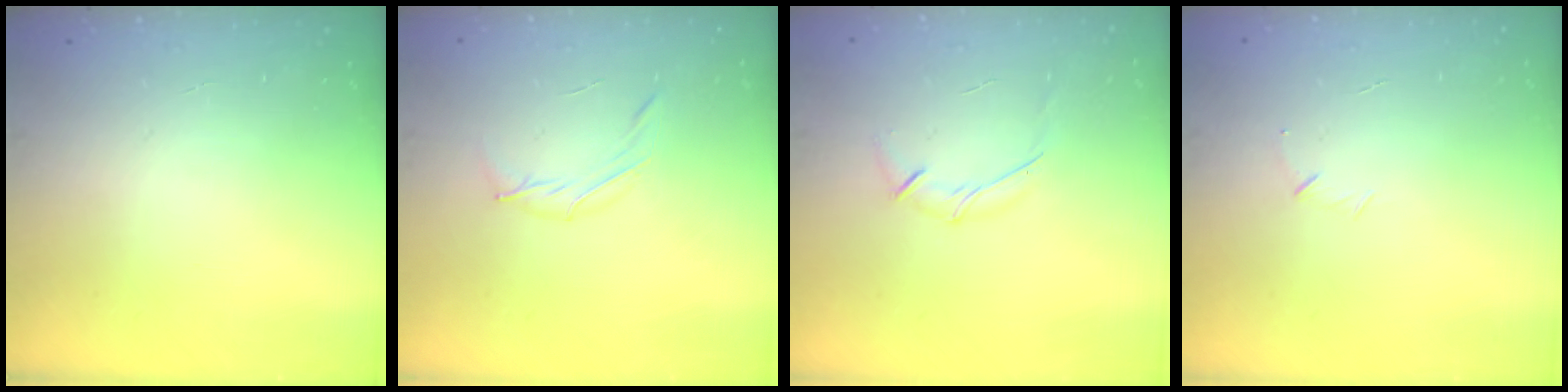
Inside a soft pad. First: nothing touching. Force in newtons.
{"total": 4.2, "press": 4.0, "slide": 1.1}
{"total": 6.3, "press": 6.2, "slide": 1.4}
{"total": 3.8, "press": 3.7, "slide": 1.0}